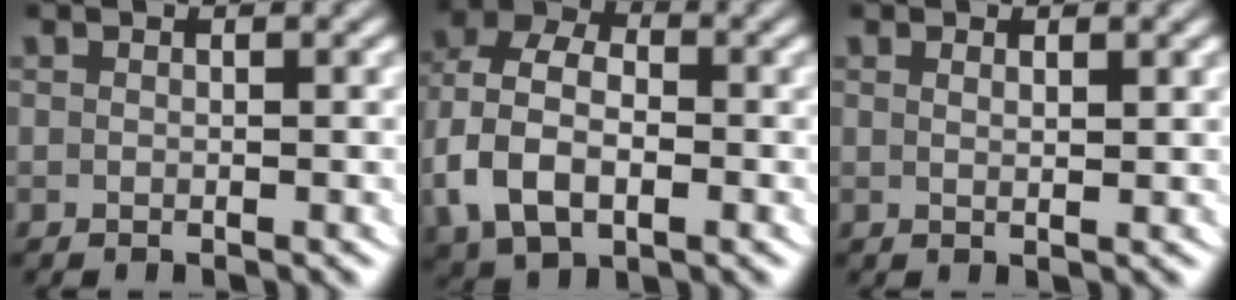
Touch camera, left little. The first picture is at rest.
{"total": 8.0, "force": [-0.6, 6.1, 5.1], "torque": [-0.114, -0.017, -0.006]}
{"total": 0.9, "force": [0.5, -0.3, 0.6], "torque": [-0.009, -0.007, 0.013]}